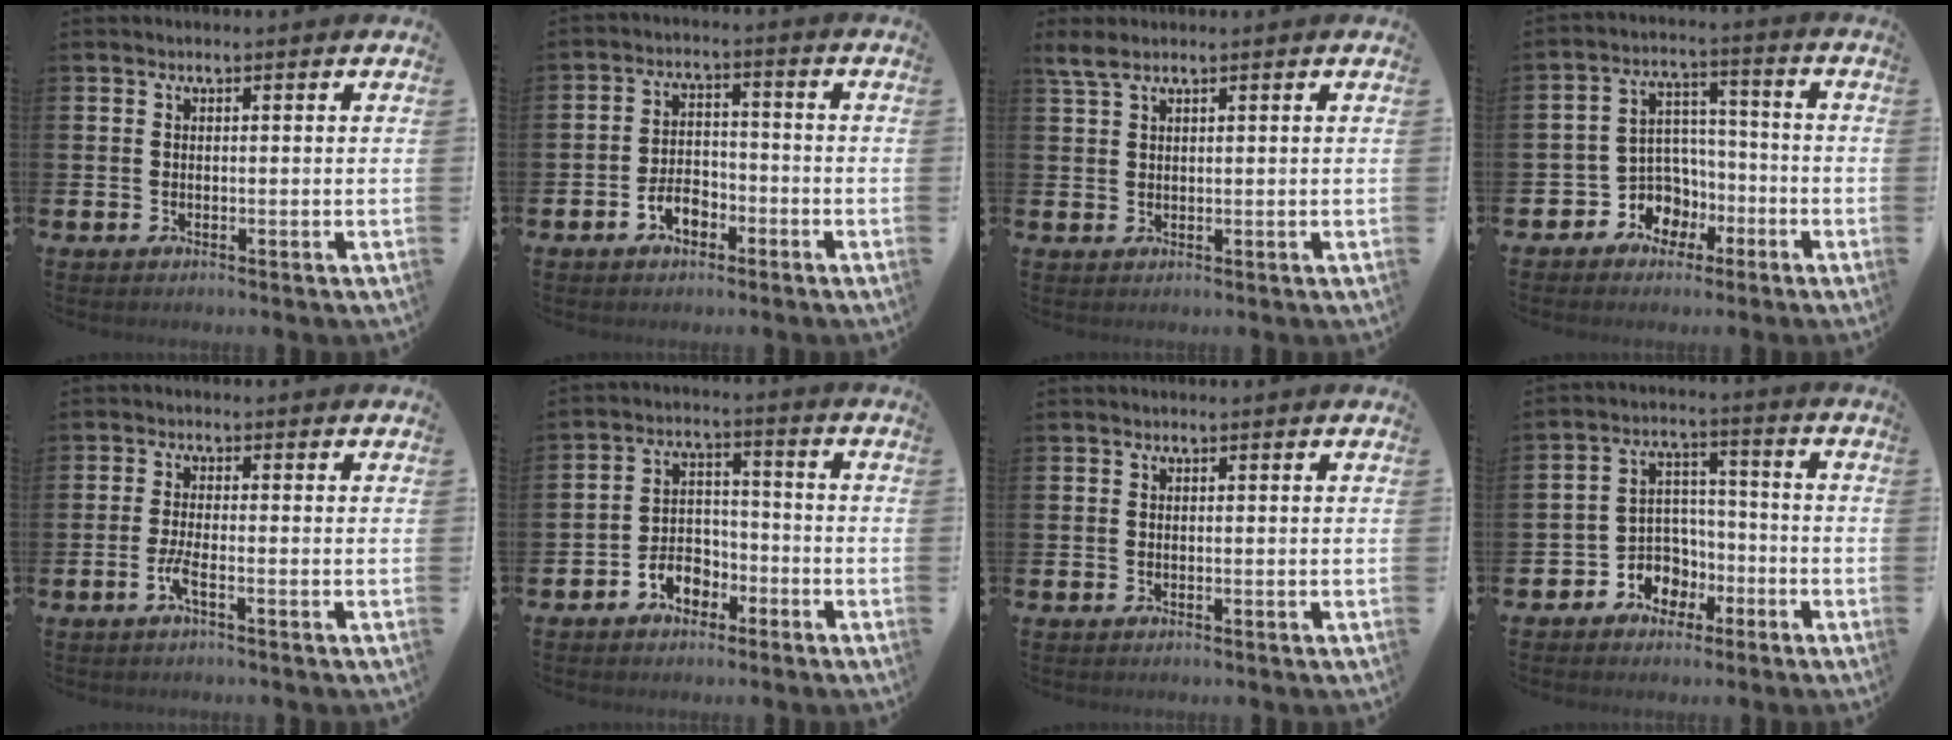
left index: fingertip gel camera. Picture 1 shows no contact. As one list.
[{"total": 4.1, "force": [-2.5, 2.5, 2.2], "torque": [-0.034, 0.007, -0.050]}, {"total": 2.7, "force": [2.0, 0.9, 1.6], "torque": [-0.035, 0.005, 0.036]}, {"total": 5.8, "force": [-2.3, 5.3, 0.9], "torque": [-0.050, -0.007, -0.047]}, {"total": 2.2, "force": [-1.1, 0.2, 1.8], "torque": [-0.044, -0.003, -0.023]}, {"total": 4.7, "force": [-3.0, 3.2, 1.7], "torque": [-0.036, 0.010, -0.061]}, {"total": 0.0}, {"total": 5.2, "force": [-2.2, 4.6, 0.8], "torque": [-0.037, 0.000, -0.048]}]